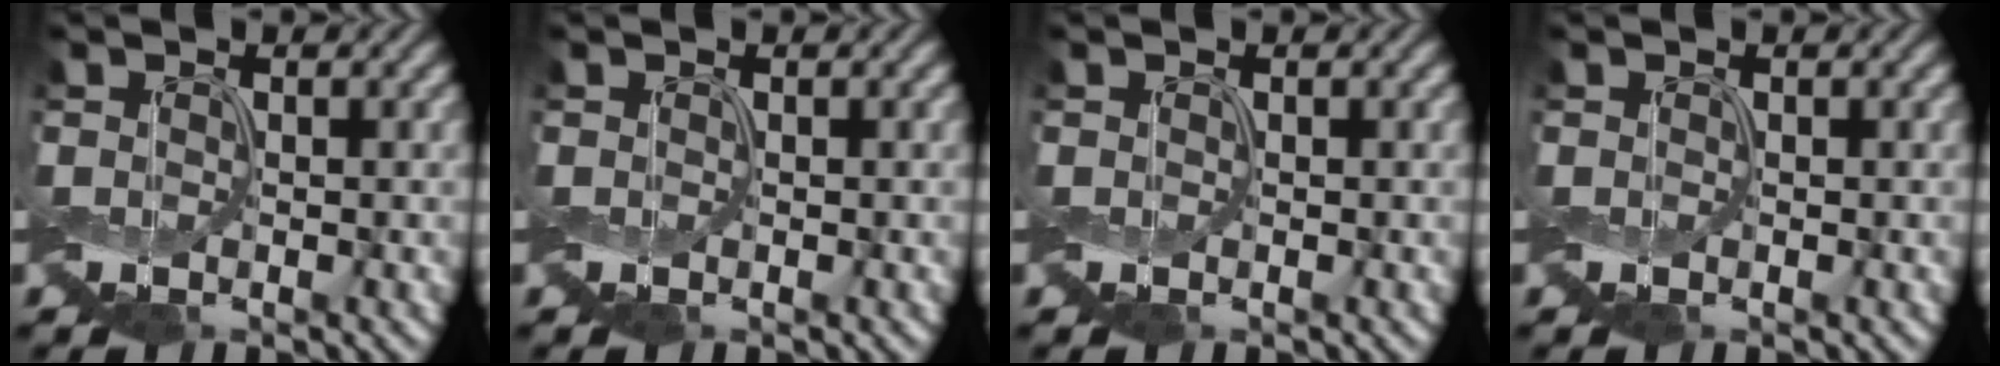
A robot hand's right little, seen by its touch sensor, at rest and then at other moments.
{"total": 0.0}
{"total": 0.0}
{"total": 0.0}